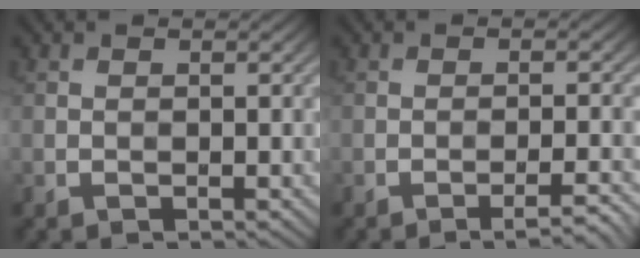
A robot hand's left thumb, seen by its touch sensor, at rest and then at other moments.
{"total": 3.2, "force": [-2.2, 0.3, 2.3], "torque": [-0.034, 0.011, -0.039]}